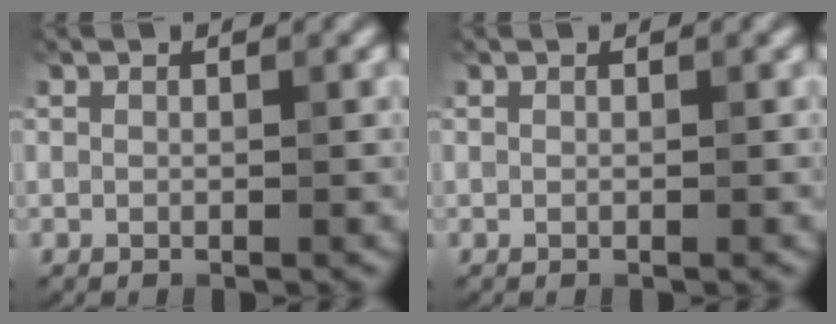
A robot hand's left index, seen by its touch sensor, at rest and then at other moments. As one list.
[{"total": 0.0}]